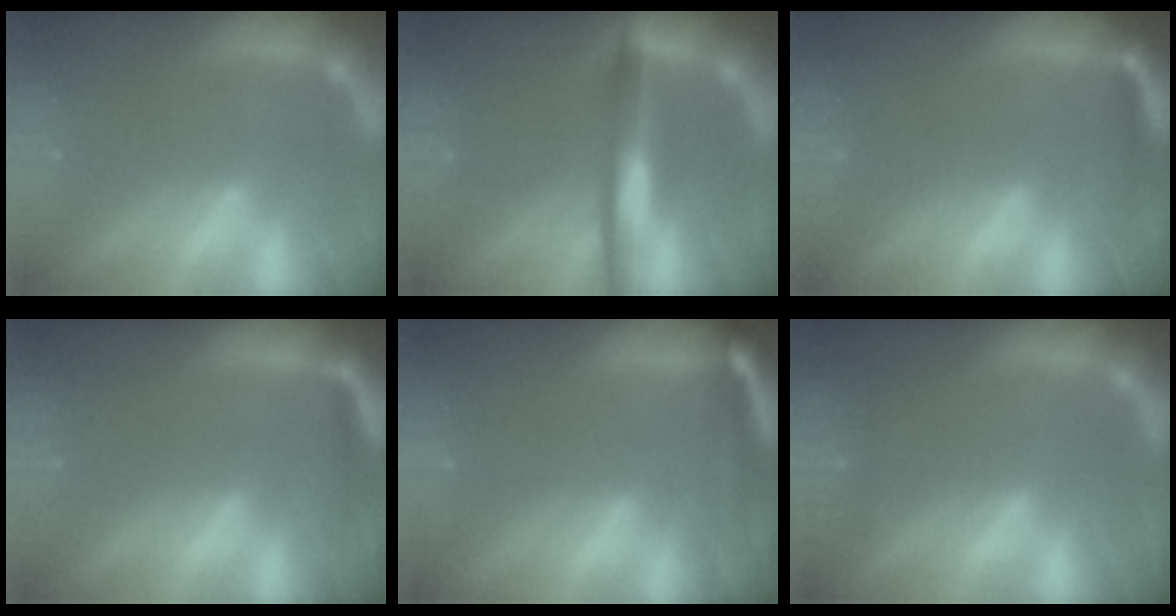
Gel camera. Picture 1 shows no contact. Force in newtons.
{"total": 5.0}
{"total": 4.0}
{"total": 3.0}
{"total": 7.1}
{"total": 0.9}